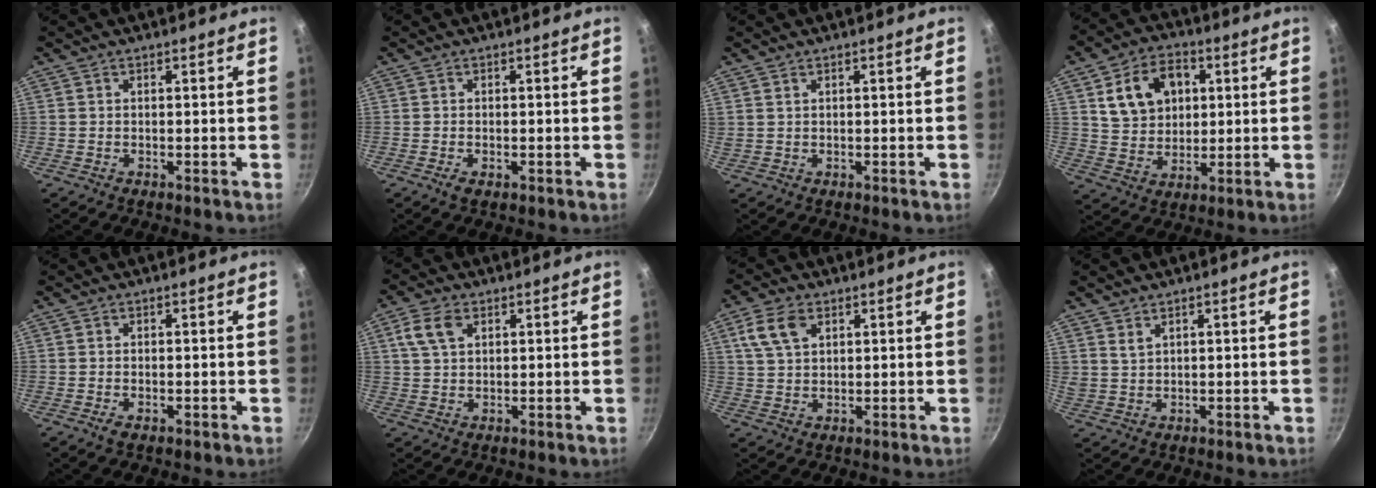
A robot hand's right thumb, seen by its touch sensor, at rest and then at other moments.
{"total": 1.8, "force": [-0.7, 0.9, 1.3], "torque": [-0.022, -0.002, -0.011]}
{"total": 0.6, "force": [0.4, 0.3, 0.3], "torque": [-0.006, 0.000, 0.010]}
{"total": 13.1, "force": [3.7, 9.8, 7.9], "torque": [-0.110, 0.003, 0.065]}
{"total": 1.6, "force": [-0.6, 0.8, 1.2], "torque": [-0.021, -0.001, -0.010]}
{"total": 5.8, "force": [2.2, 3.7, 3.8], "torque": [-0.066, 0.004, 0.041]}
{"total": 7.0, "force": [3.0, 4.3, 4.6], "torque": [-0.080, 0.002, 0.057]}
{"total": 2.3, "force": [1.6, 1.2, 1.1], "torque": [-0.020, -0.007, 0.034]}